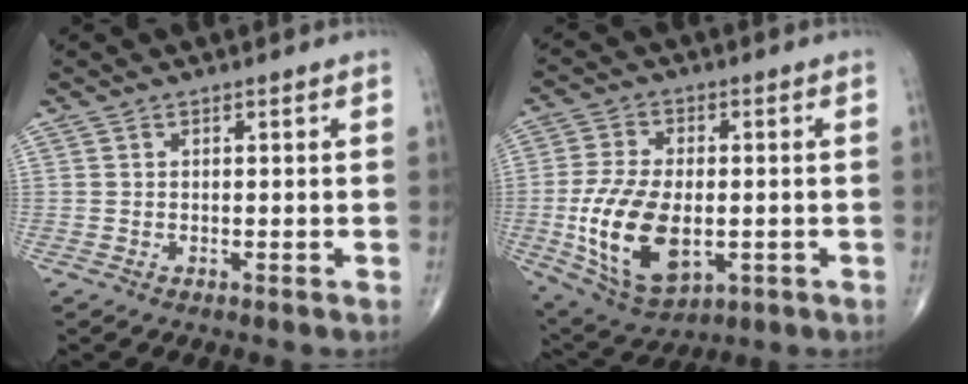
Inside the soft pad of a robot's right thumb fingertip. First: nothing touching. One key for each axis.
{"total": 16.4, "fx": -2.7, "fy": 9.1, "fz": 13.4, "tx": -0.255, "ty": -0.008, "tz": -0.033}